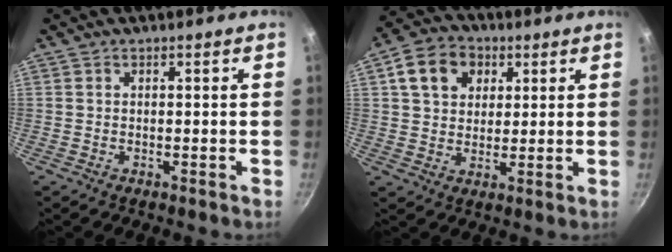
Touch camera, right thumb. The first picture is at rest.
{"total": 10.3, "force": [3.7, 8.0, 5.3], "torque": [-0.068, 0.005, 0.052]}